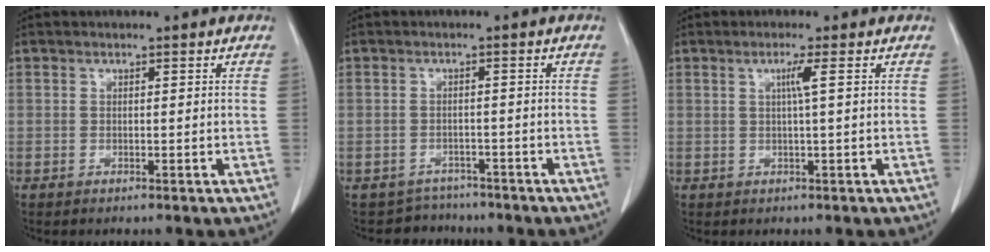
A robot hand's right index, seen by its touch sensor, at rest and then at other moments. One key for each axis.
{"total": 3.8, "fx": -3.3, "fy": 1.5, "fz": -1.1, "tx": 0.015, "ty": 0.015, "tz": -0.049}
{"total": 2.1, "fx": 0.5, "fy": -0.6, "fz": 1.9, "tx": -0.039, "ty": -0.001, "tz": 0.011}